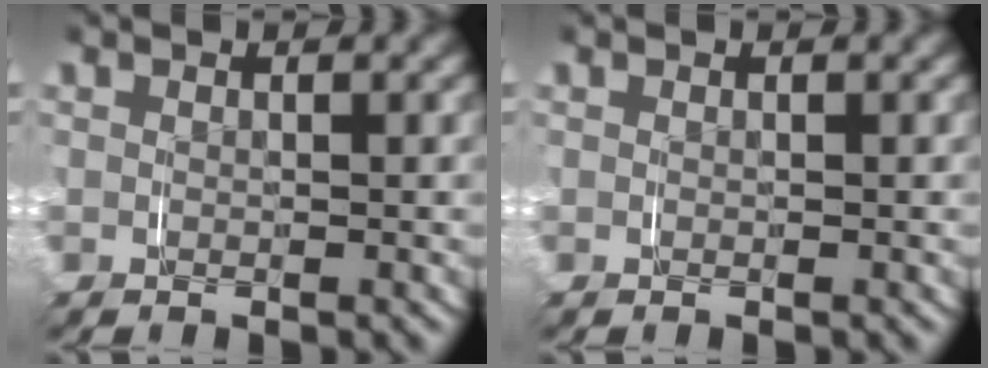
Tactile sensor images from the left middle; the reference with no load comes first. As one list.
[{"total": 0.0}]